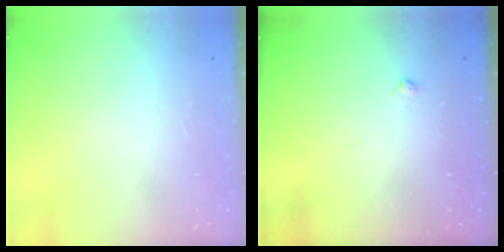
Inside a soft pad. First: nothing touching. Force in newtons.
{"total": 2.5, "press": 2.4, "slide": 0.4}